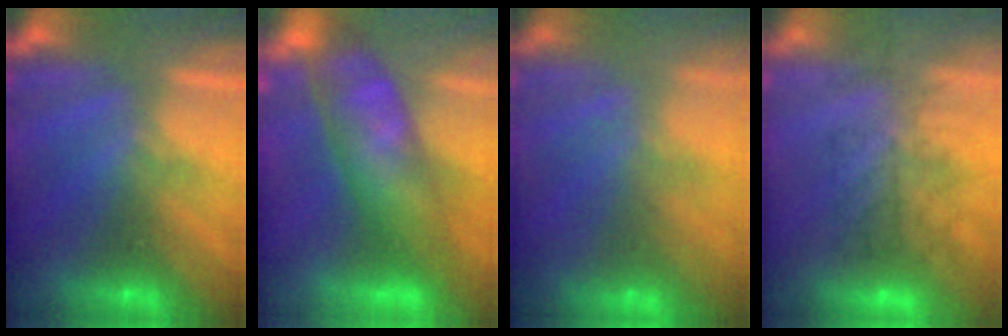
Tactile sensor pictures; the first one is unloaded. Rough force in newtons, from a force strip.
{"total": 10.0}
{"total": 10.0}
{"total": 9.6}